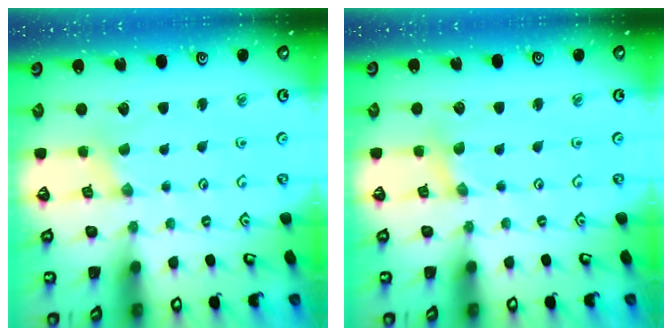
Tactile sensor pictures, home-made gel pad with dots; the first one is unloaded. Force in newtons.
{"total": 0.8, "press": 0.8, "slide": 0.2}